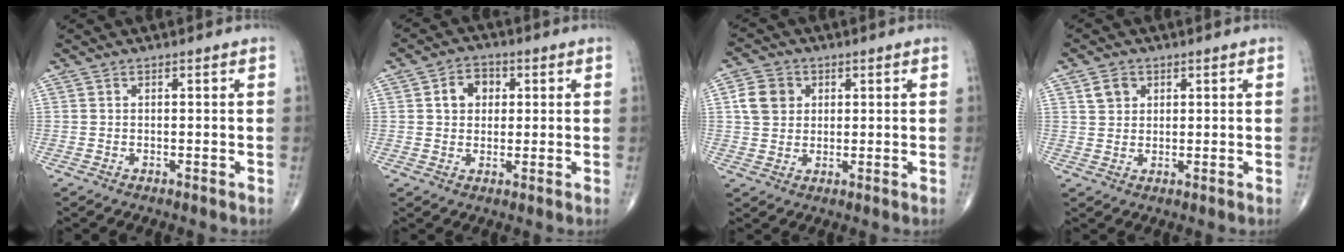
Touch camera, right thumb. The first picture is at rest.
{"total": 5.5, "force": [1.2, 4.5, 3.1], "torque": [-0.025, 0.007, 0.014]}
{"total": 6.3, "force": [1.5, 5.4, 2.9], "torque": [-0.035, 0.000, 0.025]}
{"total": 3.6, "force": [1.6, 2.8, 1.4], "torque": [-0.011, -0.005, 0.029]}